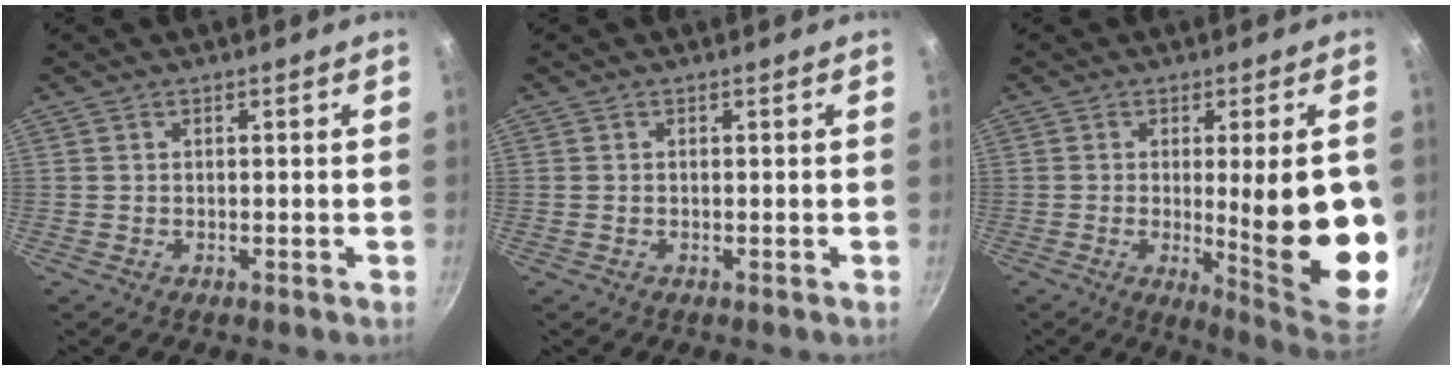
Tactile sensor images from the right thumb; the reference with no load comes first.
{"total": 0.0}
{"total": 18.5, "force": [-1.4, 3.8, 18.0], "torque": [-0.227, -0.024, -0.011]}